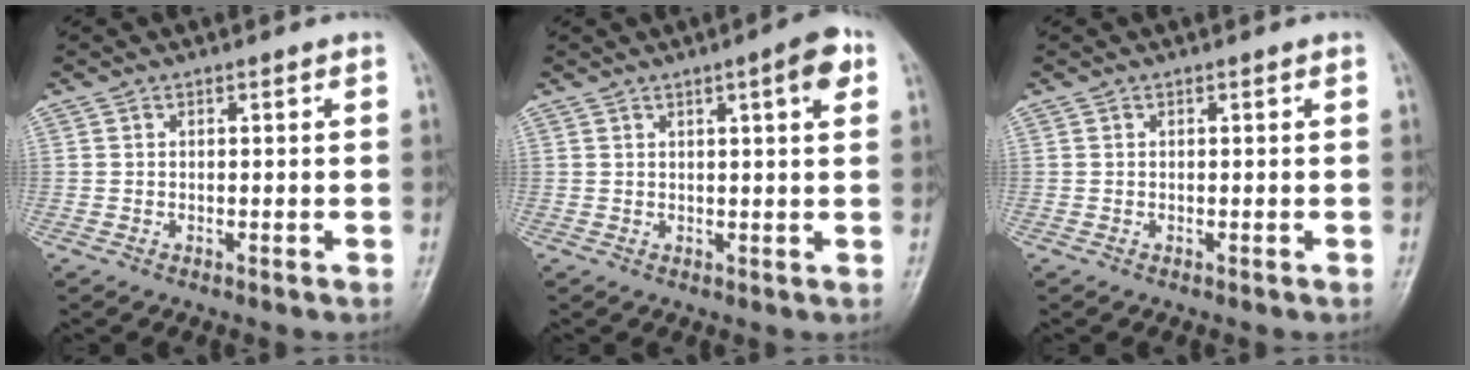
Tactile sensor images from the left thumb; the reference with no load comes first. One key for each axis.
{"total": 5.4, "fx": 2.3, "fy": 0.5, "fz": 4.9, "tx": -0.067, "ty": -0.003, "tz": 0.031}
{"total": 0.0}